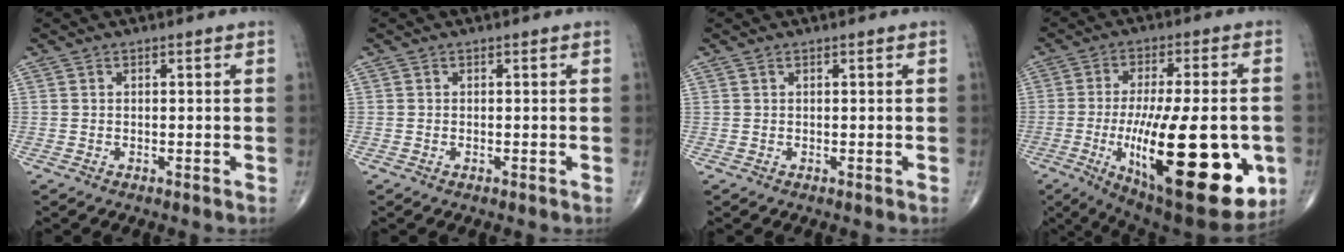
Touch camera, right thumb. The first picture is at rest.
{"total": 0.0}
{"total": 0.0}
{"total": 28.2, "force": [-6.6, 9.5, 25.7], "torque": [-0.383, -0.026, -0.078]}